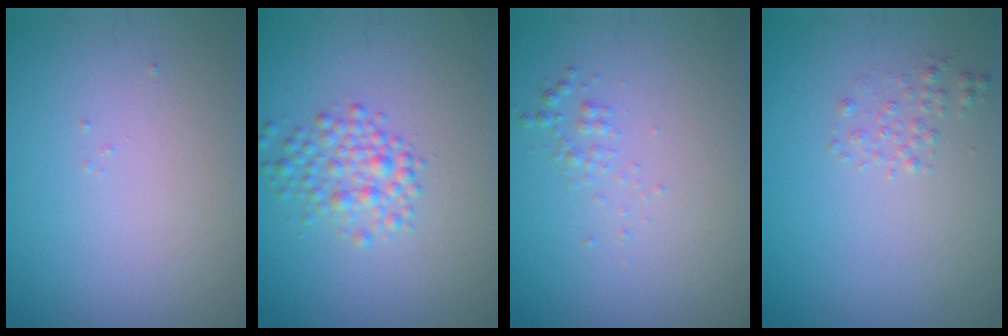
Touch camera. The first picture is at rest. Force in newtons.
{"total": 2.6, "press": 2.6, "slide": 0.0}
{"total": 0.9, "press": 0.9, "slide": 0.0}
{"total": 1.0, "press": 1.0, "slide": 0.1}